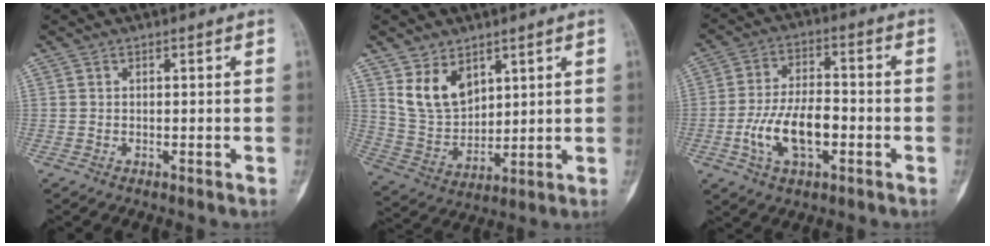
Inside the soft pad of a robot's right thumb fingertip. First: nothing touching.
{"total": 9.9, "force": [5.2, 6.5, 5.4], "torque": [-0.079, -0.031, 0.119]}
{"total": 11.6, "force": [-3.2, 5.9, 9.4], "torque": [-0.172, 0.023, -0.058]}